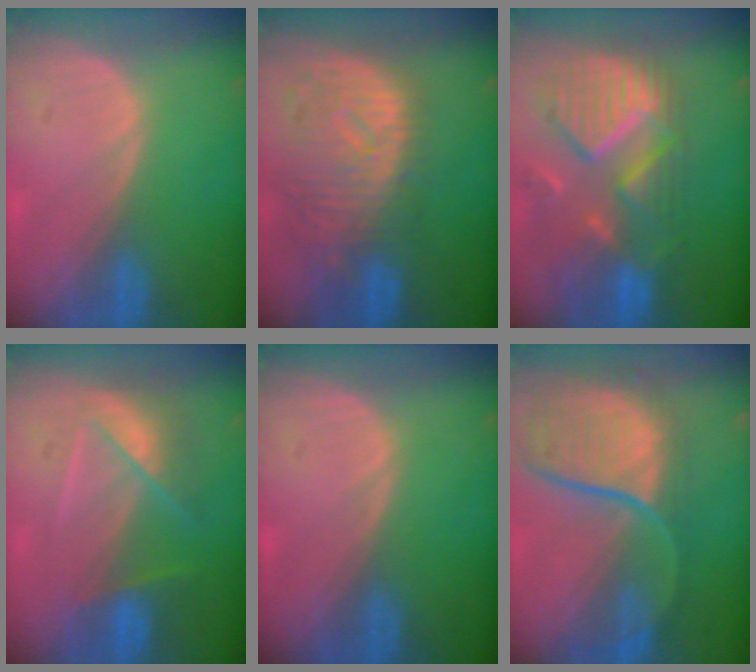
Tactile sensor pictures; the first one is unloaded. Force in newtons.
{"total": 11.4, "press": 10.0, "slide": 5.5}
{"total": 11.8, "press": 10.4, "slide": 5.7}
{"total": 7.3, "press": 6.5, "slide": 3.4}
{"total": 0.0}
{"total": 12.0, "press": 9.9, "slide": 6.7}